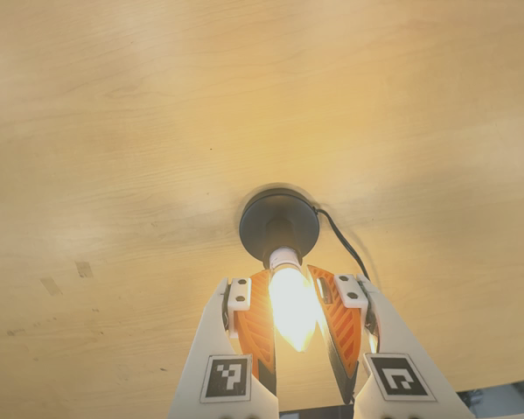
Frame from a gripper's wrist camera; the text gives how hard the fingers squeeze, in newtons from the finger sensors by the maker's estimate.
{"total": 13.2, "left": 12.8, "right": 13.7}